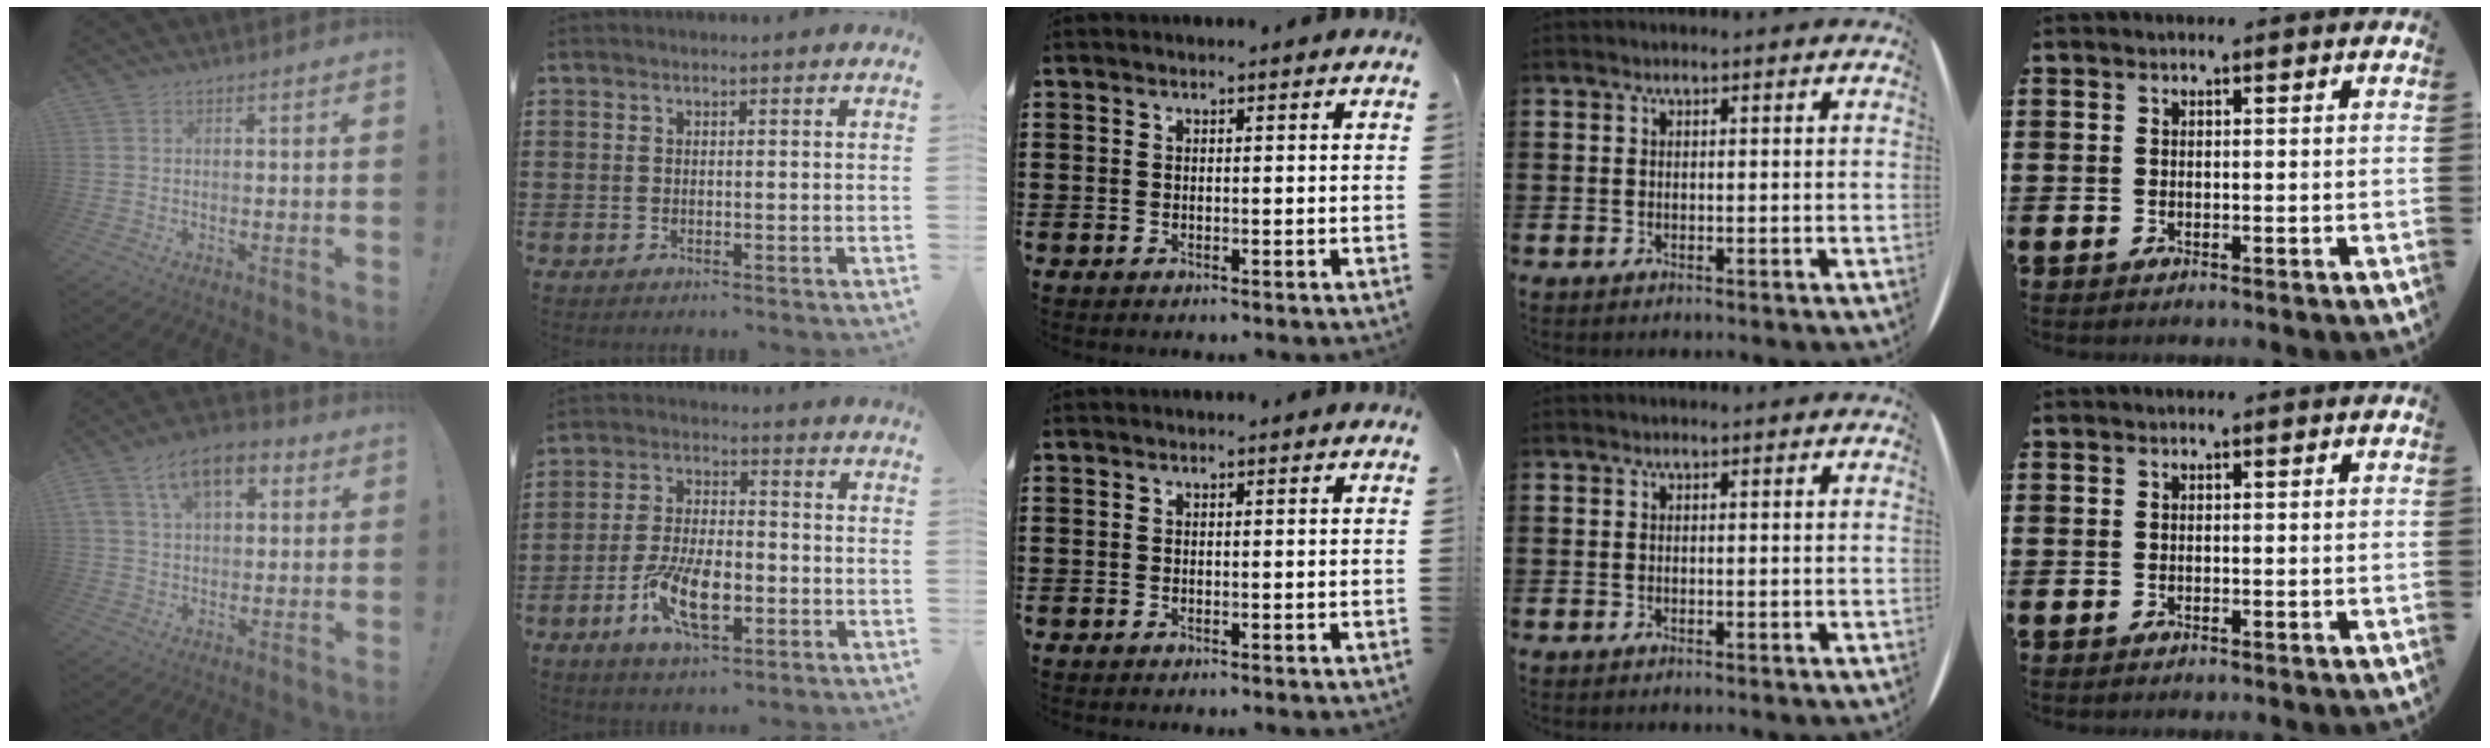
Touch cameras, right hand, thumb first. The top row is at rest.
{"thumb": {"total": 12.5, "force": [5.4, 7.4, 8.5], "torque": [-0.142, -0.006, 0.100]}, "index": {"total": 9.5, "force": [-3.6, 4.2, 7.7], "torque": [-0.171, -0.007, -0.067]}}